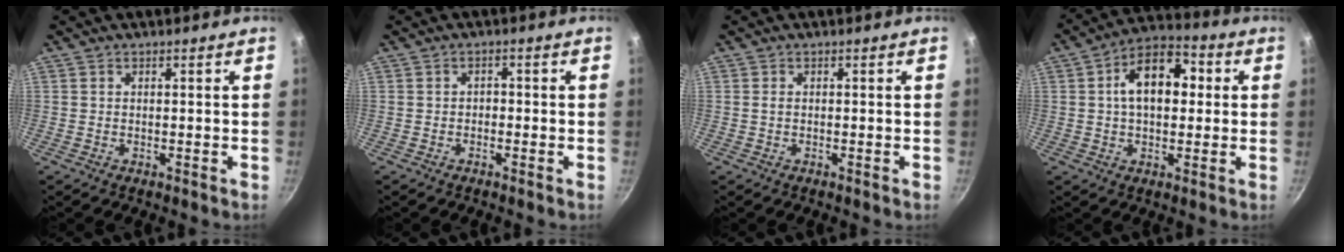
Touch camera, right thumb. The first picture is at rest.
{"total": 1.2, "force": [-0.5, 0.9, 0.6], "torque": [0.002, 0.008, -0.013]}
{"total": 0.6, "force": [-0.1, 0.4, 0.5], "torque": [-0.011, 0.000, -0.002]}
{"total": 12.7, "force": [1.9, 7.7, 9.9], "torque": [-0.138, 0.024, 0.020]}